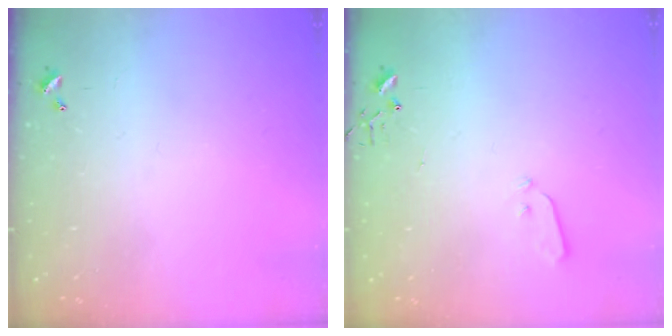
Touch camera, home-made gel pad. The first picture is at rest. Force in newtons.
{"total": 3.8, "press": 3.8, "slide": 0.1}